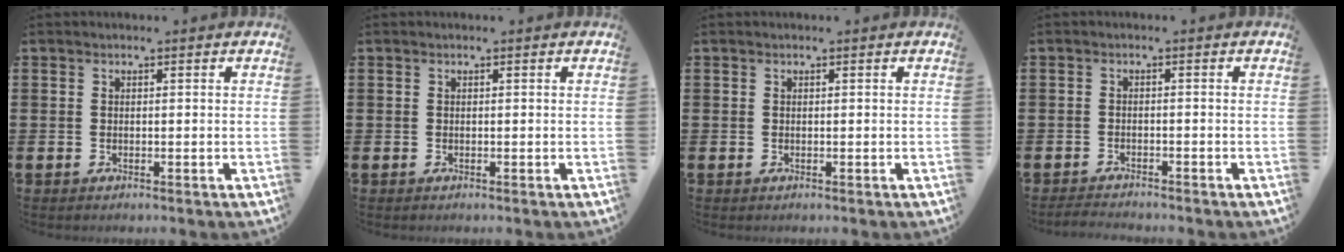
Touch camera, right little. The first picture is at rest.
{"total": 0.0}
{"total": 0.0}
{"total": 1.4, "force": [-1.4, 0.0, 0.2], "torque": [-0.007, 0.003, -0.029]}